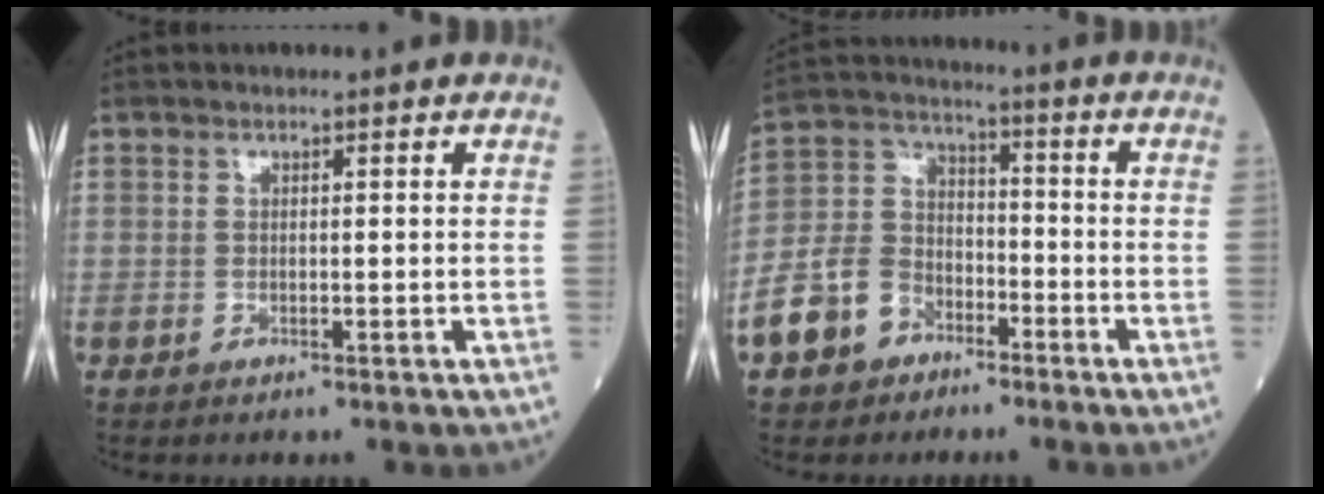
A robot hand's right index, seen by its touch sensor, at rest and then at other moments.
{"total": 9.8, "force": [-5.5, 7.0, 4.0], "torque": [-0.110, 0.021, -0.106]}